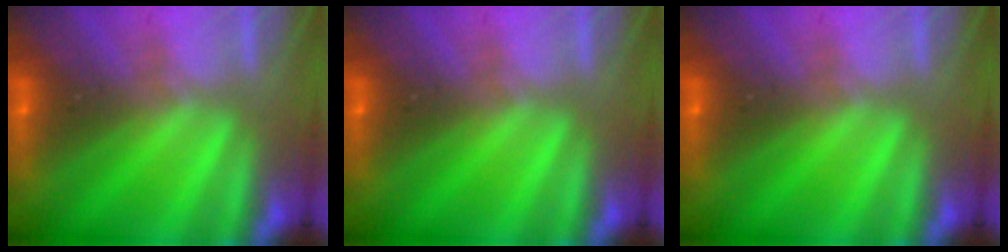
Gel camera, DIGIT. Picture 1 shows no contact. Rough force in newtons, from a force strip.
{"total": 0.0}
{"total": 0.0}